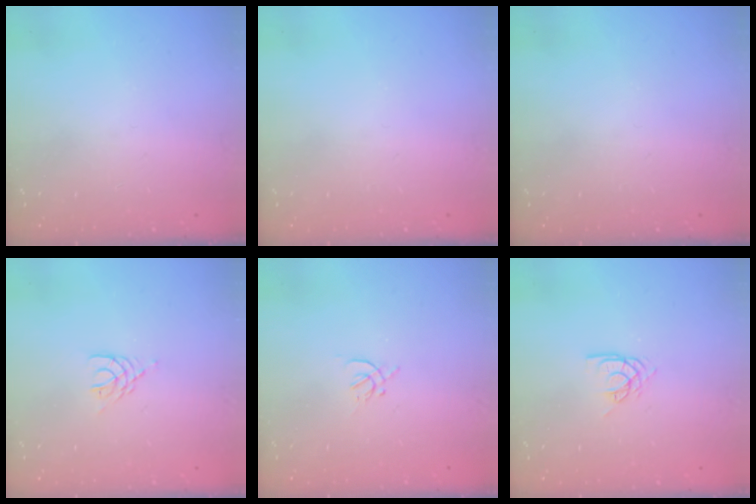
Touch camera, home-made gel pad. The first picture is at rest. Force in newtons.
{"total": 0.0}
{"total": 0.0}
{"total": 3.0, "press": 3.0, "slide": 0.5}
{"total": 1.7, "press": 1.7, "slide": 0.5}
{"total": 6.0, "press": 6.0, "slide": 0.5}